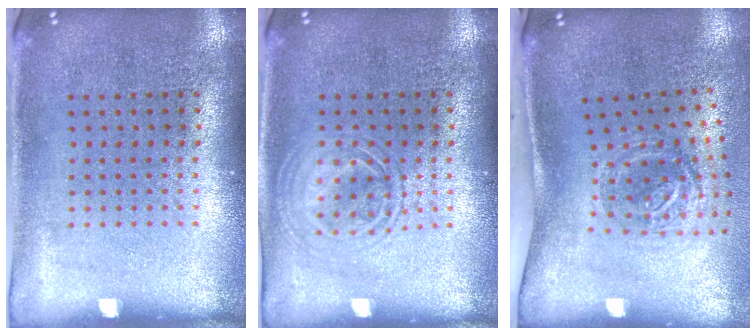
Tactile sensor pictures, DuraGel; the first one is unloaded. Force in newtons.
{"total": 1.3, "press": 1.3, "slide": 0.2}
{"total": 1.9, "press": 1.2, "slide": 1.5}